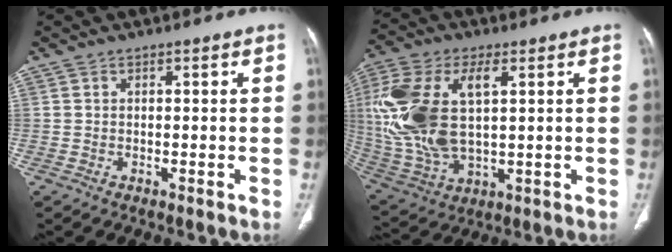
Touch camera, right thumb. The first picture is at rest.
{"total": 20.1, "force": [3.4, 10.4, 16.9], "torque": [-0.383, -0.004, 0.069]}